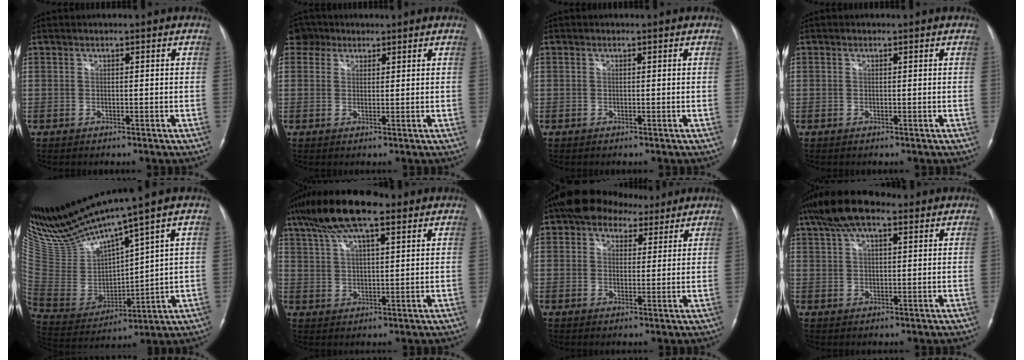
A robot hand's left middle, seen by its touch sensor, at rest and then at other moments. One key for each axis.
{"total": 3.7, "fx": 2.5, "fy": 2.8, "fz": 0.4, "tx": -0.010, "ty": 0.018, "tz": 0.044}
{"total": 0.0}
{"total": 0.0}
{"total": 15.4, "fx": 13.3, "fy": -0.7, "fz": 7.7, "tx": -0.159, "ty": -0.017, "tz": 0.271}
{"total": 13.3, "fx": 9.1, "fy": 3.0, "fz": 9.3, "tx": -0.181, "ty": 0.033, "tz": 0.161}
{"total": 8.1, "fx": 5.4, "fy": 5.0, "fz": 3.4, "tx": -0.049, "ty": 0.032, "tz": 0.085}
{"total": 10.1, "fx": 6.6, "fy": 3.5, "fz": 6.7, "tx": -0.131, "ty": 0.036, "tz": 0.117}